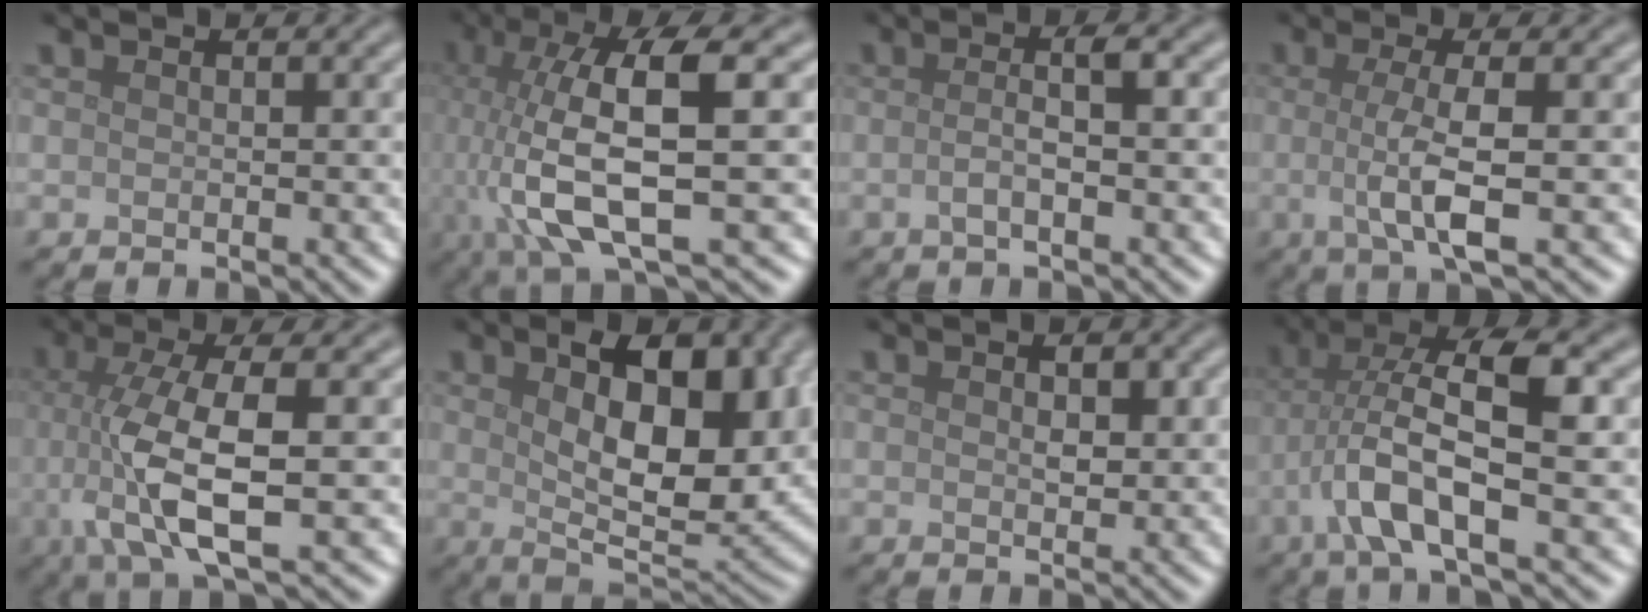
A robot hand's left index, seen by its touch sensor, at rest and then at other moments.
{"total": 11.1, "force": [-0.7, 3.4, 10.6], "torque": [-0.210, -0.004, -0.012]}
{"total": 2.8, "force": [-0.2, 0.6, 2.7], "torque": [-0.046, 0.005, -0.010]}
{"total": 4.6, "force": [-0.4, 1.1, 4.5], "torque": [-0.081, -0.008, -0.009]}
{"total": 7.8, "force": [-0.8, 2.2, 7.4], "torque": [-0.146, -0.006, -0.014]}
{"total": 10.6, "force": [2.4, 4.9, 9.1], "torque": [-0.131, -0.001, 0.037]}
{"total": 1.9, "force": [0.5, 1.0, 1.6], "torque": [-0.022, -0.002, 0.008]}
{"total": 7.5, "force": [-1.1, 2.0, 7.1], "torque": [-0.145, 0.022, -0.028]}